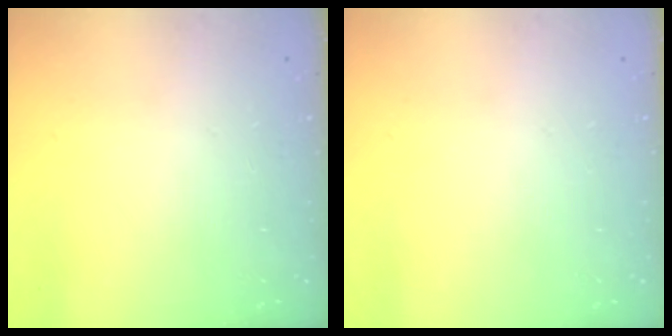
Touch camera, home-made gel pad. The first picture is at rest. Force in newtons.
{"total": 0.0}